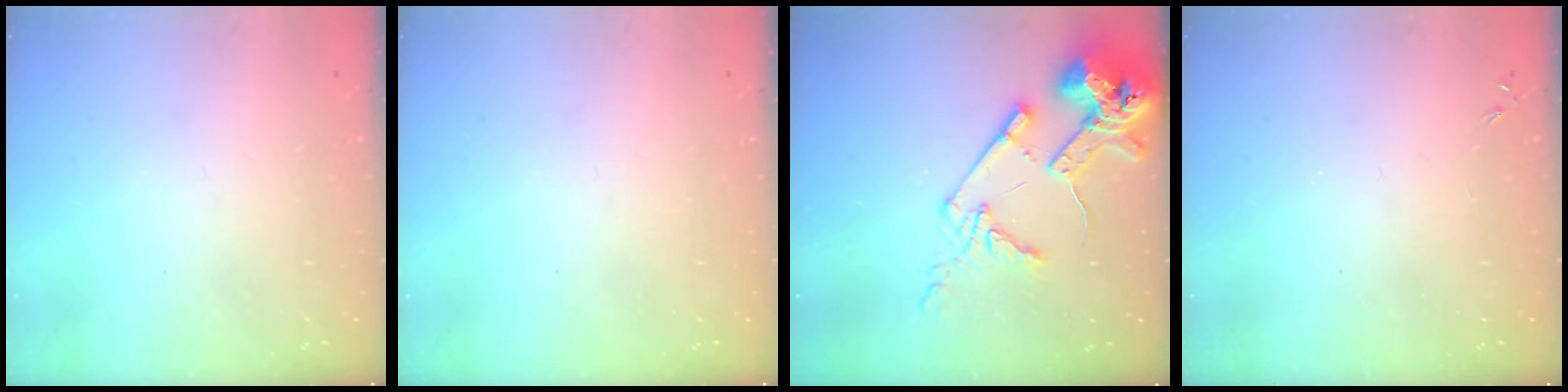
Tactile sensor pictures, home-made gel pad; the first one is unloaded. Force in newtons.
{"total": 0.0}
{"total": 15.9, "press": 15.8, "slide": 2.0}
{"total": 0.0}